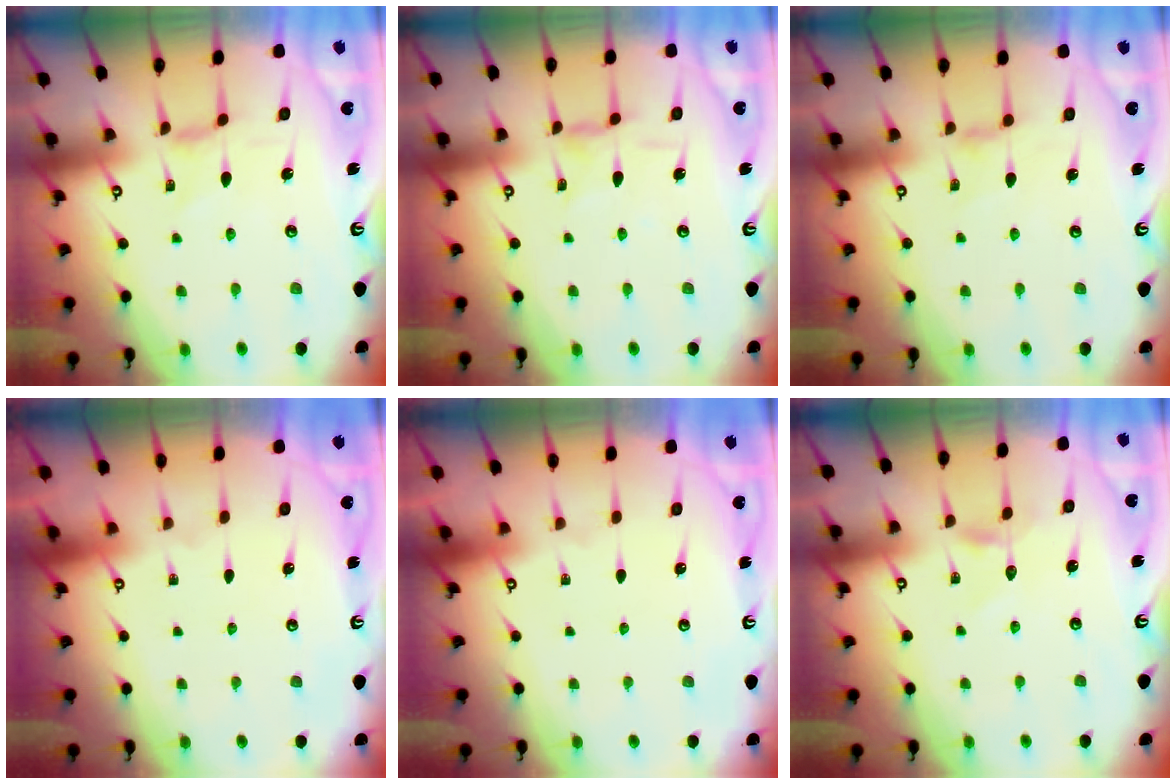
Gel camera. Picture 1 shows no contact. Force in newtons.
{"total": 2.0, "press": 2.0, "slide": 0.2}
{"total": 1.5, "press": 1.4, "slide": 0.3}
{"total": 0.0}
{"total": 0.0}
{"total": 3.9, "press": 3.9, "slide": 0.4}